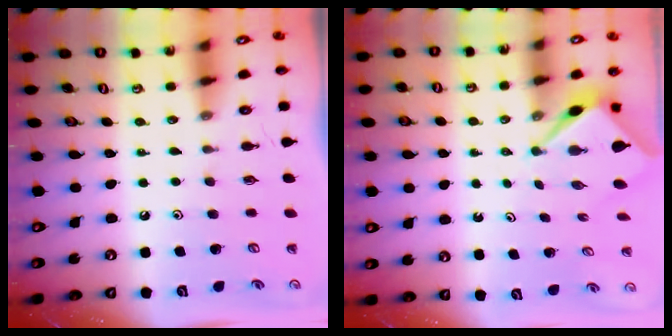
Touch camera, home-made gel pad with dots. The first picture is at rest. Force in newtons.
{"total": 2.7, "press": 2.7, "slide": 0.1}